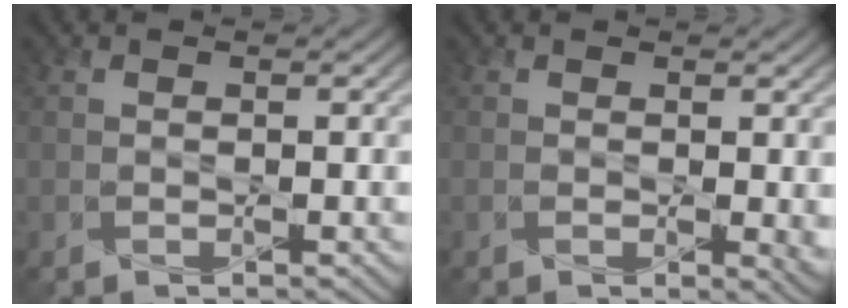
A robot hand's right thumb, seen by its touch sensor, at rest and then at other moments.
{"total": 1.6, "force": [0.3, 0.4, 1.5], "torque": [-0.020, -0.008, 0.006]}